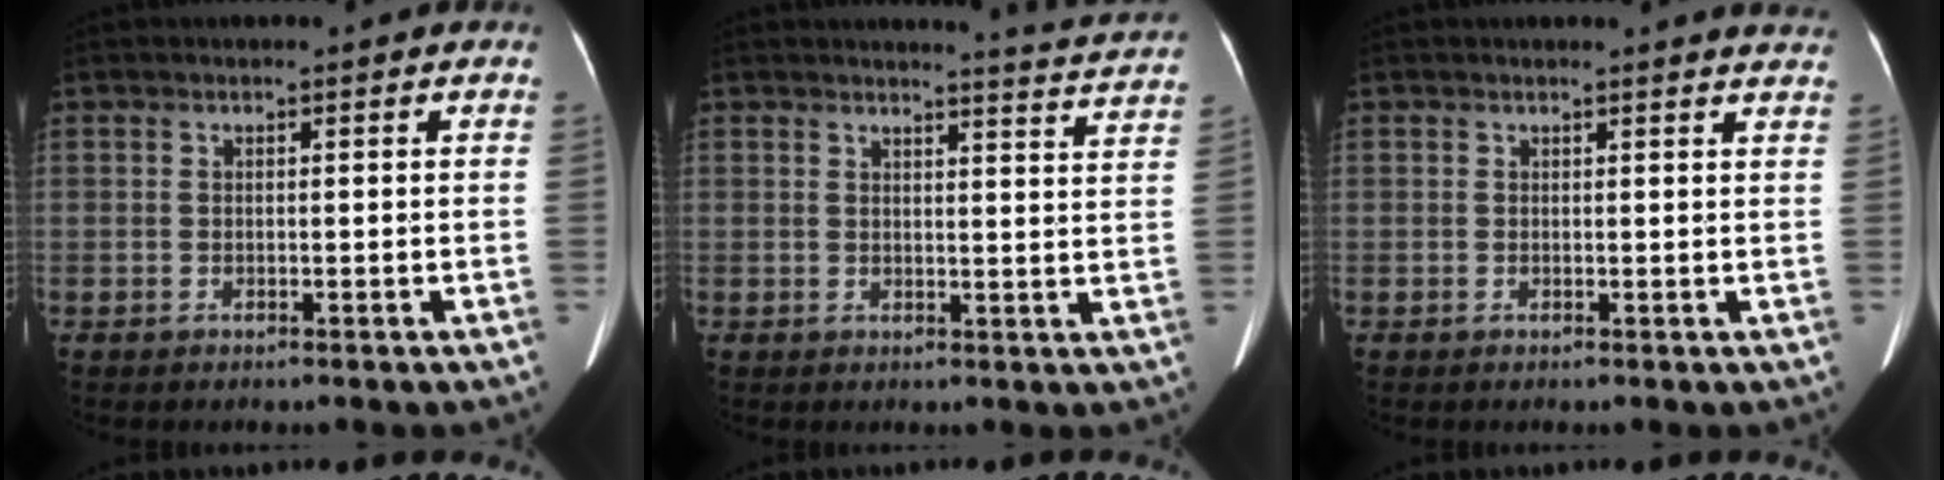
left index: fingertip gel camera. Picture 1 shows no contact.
{"total": 7.0, "force": [6.9, -1.3, 0.4], "torque": [-0.020, -0.042, 0.069]}
{"total": 4.5, "force": [4.4, 0.3, 0.8], "torque": [-0.007, -0.012, 0.023]}